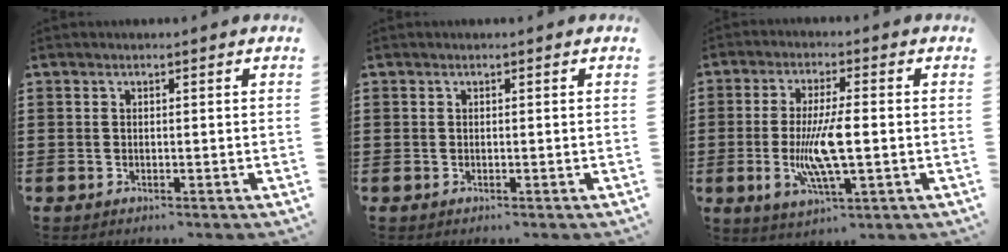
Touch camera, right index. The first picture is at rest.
{"total": 0.0}
{"total": 9.0, "force": [-1.2, 2.2, 8.6], "torque": [-0.187, -0.019, -0.028]}